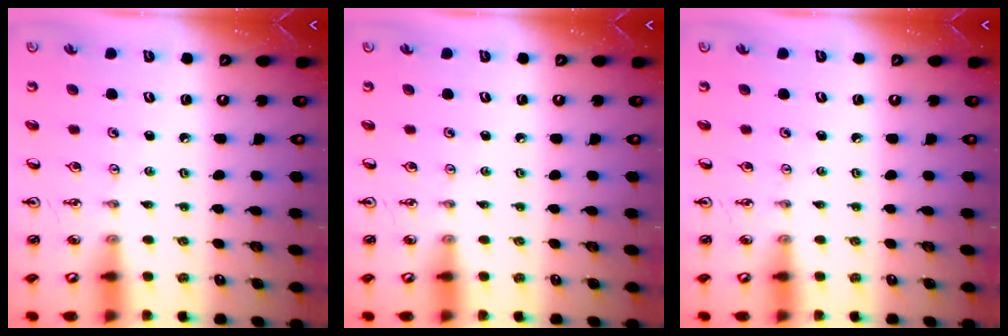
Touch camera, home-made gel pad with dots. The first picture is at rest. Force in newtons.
{"total": 0.0}
{"total": 0.0}